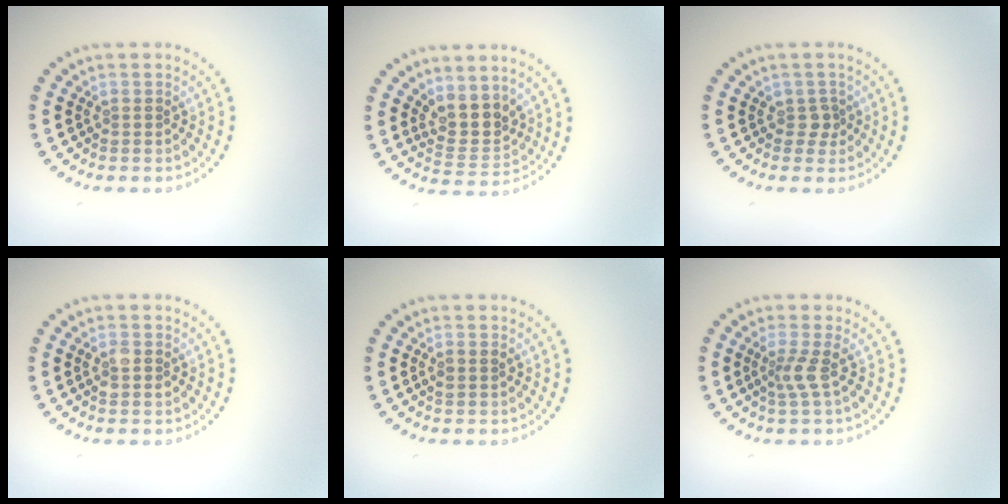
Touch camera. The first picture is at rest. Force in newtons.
{"total": 3.5, "press": 3.0, "slide": 1.8}
{"total": 1.2, "press": 1.0, "slide": 0.7}
{"total": 1.5, "press": 1.5, "slide": 0.1}
{"total": 1.1, "press": 1.1, "slide": 0.3}
{"total": 2.0, "press": 1.3, "slide": 1.5}